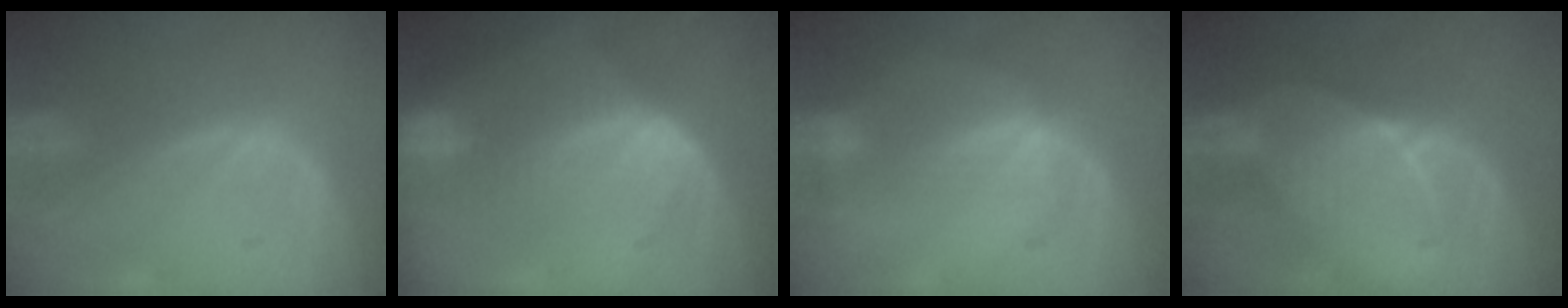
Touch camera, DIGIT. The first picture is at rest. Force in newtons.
{"total": 8.2, "press": 7.5, "slide": 3.5}
{"total": 2.4, "press": 2.4, "slide": 0.4}
{"total": 6.6, "press": 6.1, "slide": 2.5}